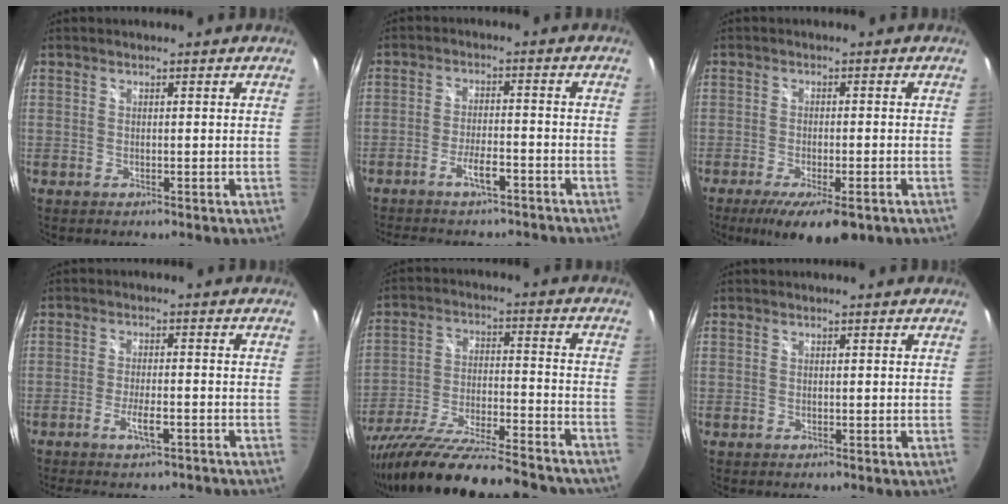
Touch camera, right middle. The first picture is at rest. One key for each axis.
{"total": 7.6, "fx": -6.4, "fy": 1.9, "fz": 3.8, "tx": -0.082, "ty": -0.004, "tz": -0.100}
{"total": 10.3, "fx": -6.7, "fy": 2.9, "fz": 7.2, "tx": -0.140, "ty": -0.030, "tz": -0.103}
{"total": 4.4, "fx": -3.4, "fy": 0.8, "fz": 2.7, "tx": -0.063, "ty": -0.005, "tz": -0.058}
{"total": 28.6, "fx": -24.2, "fy": 5.2, "fz": 14.3, "tx": -0.256, "ty": -0.072, "tz": -0.358}
{"total": 0.0}